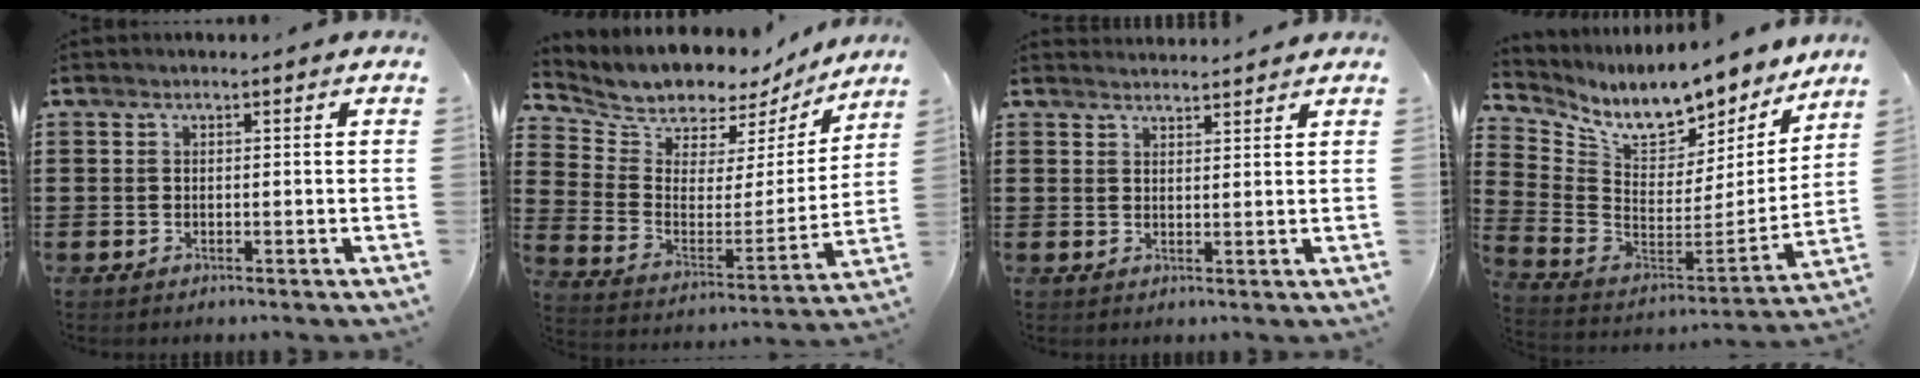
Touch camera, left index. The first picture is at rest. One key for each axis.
{"total": 6.4, "fx": 6.2, "fy": 1.8, "fz": -0.4, "tx": -0.037, "ty": -0.055, "tz": 0.107}
{"total": 1.9, "fx": 1.9, "fy": 0.0, "fz": -0.2, "tx": -0.001, "ty": -0.002, "tz": 0.037}
{"total": 9.5, "fx": 8.1, "fy": 2.6, "fz": 4.2, "tx": -0.105, "ty": -0.068, "tz": 0.136}